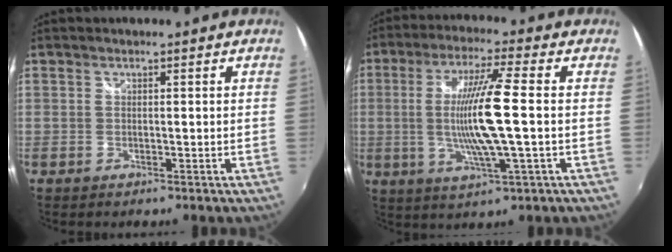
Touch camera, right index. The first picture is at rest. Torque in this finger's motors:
{"motor_torque": [1.33, 0.80, 0.38, 0.19]}